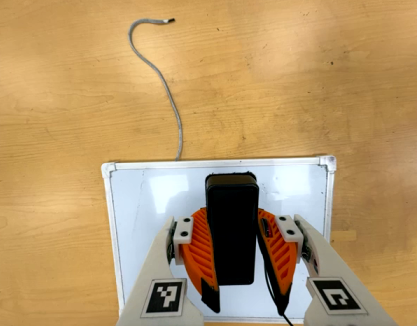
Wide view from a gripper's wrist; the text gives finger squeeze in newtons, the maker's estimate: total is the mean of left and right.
{"total": 6.3, "left": 6.0, "right": 6.7}